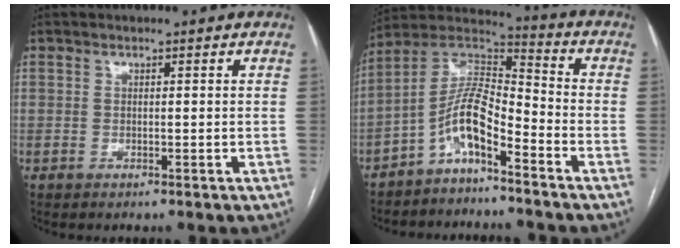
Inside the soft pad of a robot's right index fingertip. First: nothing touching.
{"total": 9.4, "force": [-5.3, 2.4, 7.4], "torque": [-0.150, 0.031, -0.104]}